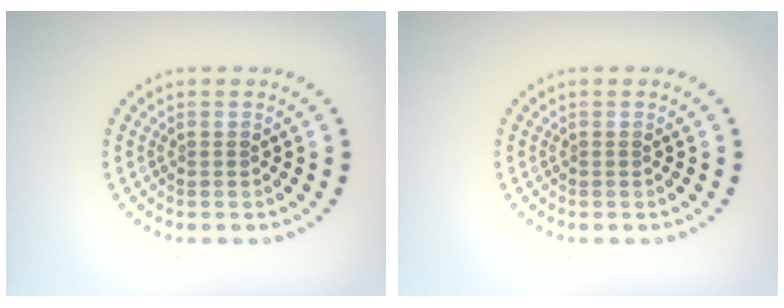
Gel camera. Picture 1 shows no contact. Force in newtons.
{"total": 0.0}